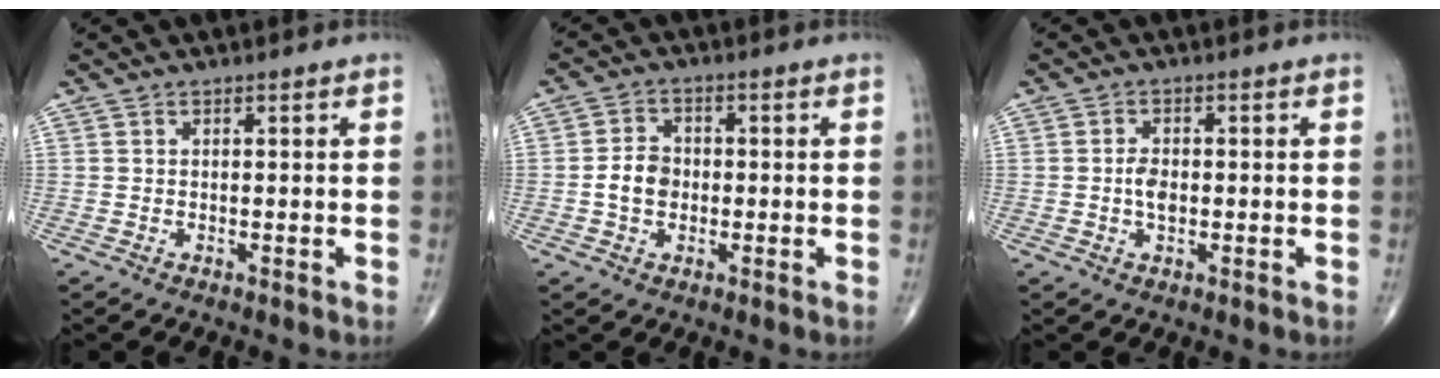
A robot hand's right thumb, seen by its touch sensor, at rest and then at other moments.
{"total": 5.1, "force": [-0.7, 4.0, 3.1], "torque": [-0.046, 0.011, -0.019]}
{"total": 3.1, "force": [-0.3, 1.9, 2.5], "torque": [-0.041, 0.002, -0.009]}